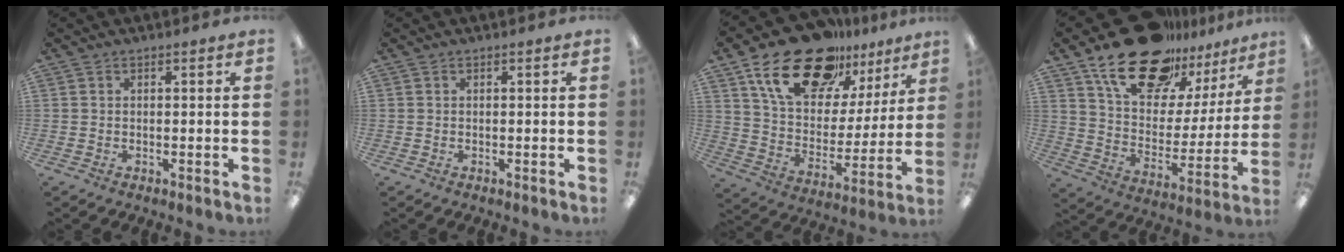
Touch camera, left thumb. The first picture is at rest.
{"total": 0.0}
{"total": 21.7, "force": [14.9, 11.3, 11.0], "torque": [-0.194, -0.081, 0.265]}
{"total": 21.9, "force": [16.2, 11.0, 9.9], "torque": [-0.172, -0.096, 0.286]}